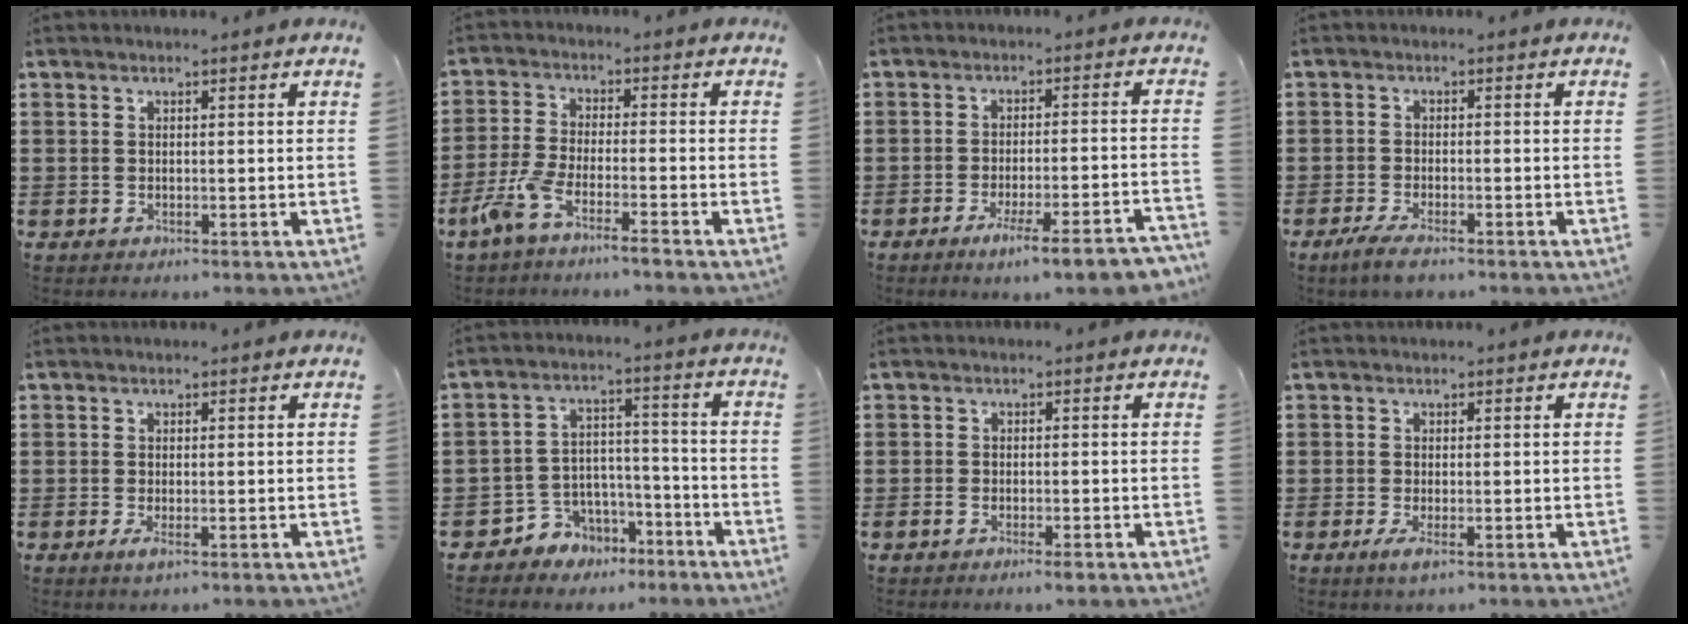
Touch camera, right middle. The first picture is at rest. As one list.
[{"total": 5.7, "force": [-4.4, 0.4, 3.6], "torque": [-0.102, -0.019, -0.089]}, {"total": 6.1, "force": [-4.4, 0.0, 4.3], "torque": [-0.062, -0.011, -0.074]}, {"total": 2.8, "force": [-2.0, 0.4, 1.9], "torque": [-0.046, -0.002, -0.041]}, {"total": 1.4, "force": [-0.3, 0.2, 1.3], "torque": [-0.024, -0.005, -0.004]}, {"total": 5.2, "force": [-4.0, 3.2, -0.1], "torque": [-0.010, 0.009, -0.081]}, {"total": 1.7, "force": [-1.1, 0.4, 1.2], "torque": [-0.021, -0.001, -0.020]}, {"total": 1.8, "force": [-0.6, 0.3, 1.7], "torque": [-0.037, -0.009, -0.012]}]